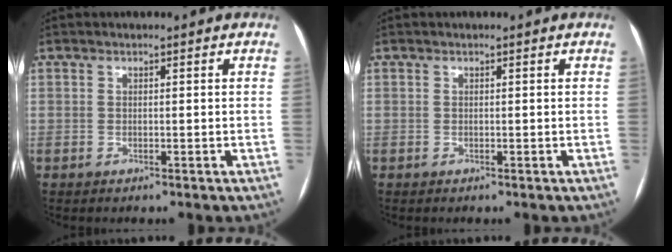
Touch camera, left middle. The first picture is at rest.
{"total": 0.0}